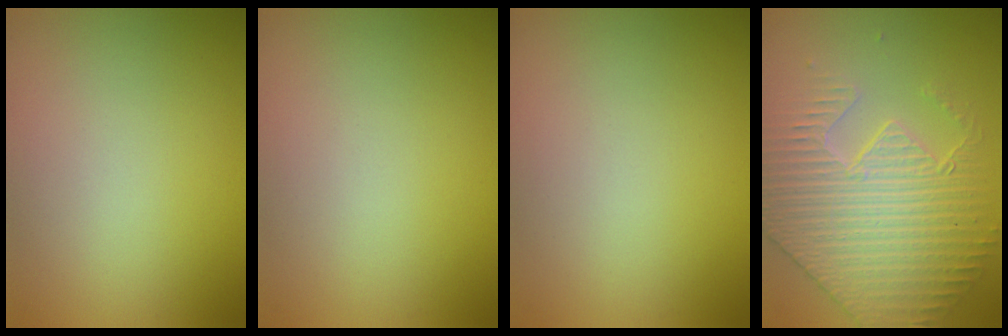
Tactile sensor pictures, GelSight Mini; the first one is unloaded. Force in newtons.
{"total": 0.0}
{"total": 0.0}
{"total": 4.4, "press": 4.4, "slide": 0.3}